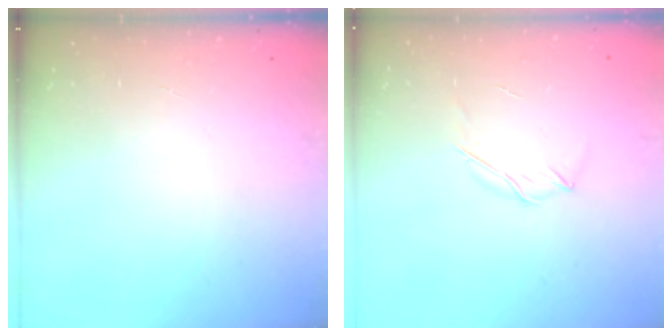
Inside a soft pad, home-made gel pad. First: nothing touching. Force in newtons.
{"total": 3.7, "press": 3.6, "slide": 0.9}